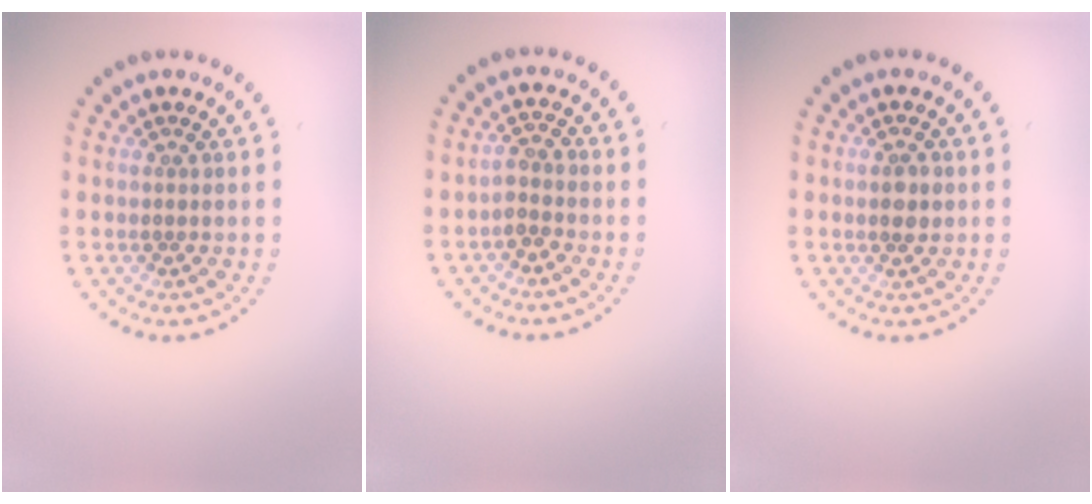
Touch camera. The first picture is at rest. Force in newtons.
{"total": 1.5, "press": 1.3, "slide": 0.7}
{"total": 1.7, "press": 1.6, "slide": 0.5}